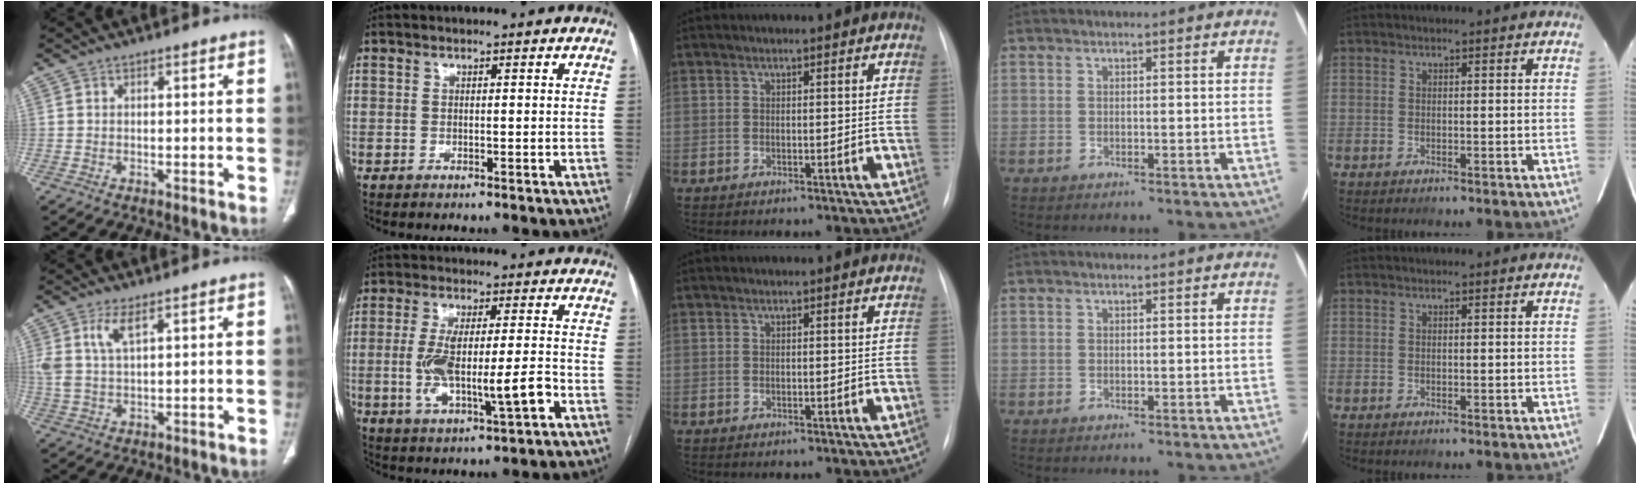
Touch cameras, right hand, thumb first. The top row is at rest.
{"thumb": {"total": 5.0, "force": [2.6, 1.7, 4.0], "torque": [-0.090, -0.009, 0.062]}, "index": {"total": 11.4, "force": [-2.5, 2.2, 10.8], "torque": [-0.205, 0.004, -0.035]}}